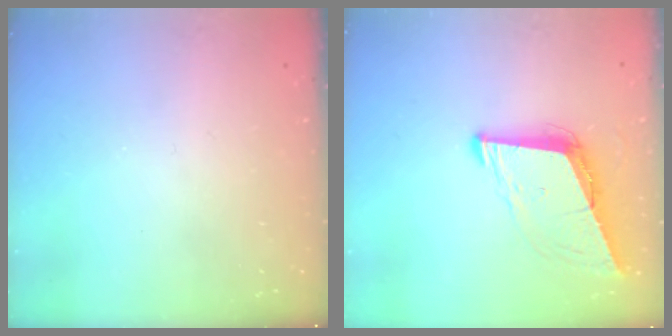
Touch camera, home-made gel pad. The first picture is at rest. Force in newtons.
{"total": 9.1, "press": 8.3, "slide": 3.7}